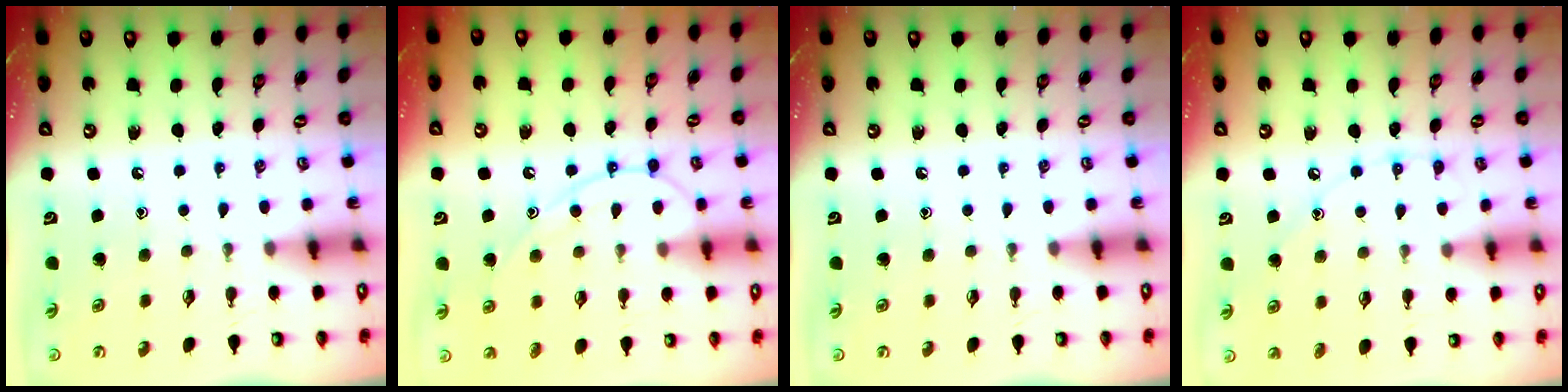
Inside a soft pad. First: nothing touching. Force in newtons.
{"total": 12.0, "press": 11.9, "slide": 1.1}
{"total": 0.0}
{"total": 6.7, "press": 6.7, "slide": 0.7}